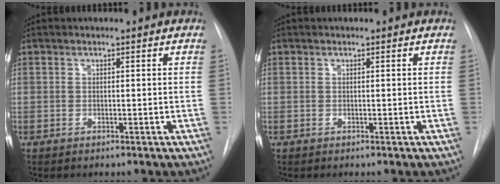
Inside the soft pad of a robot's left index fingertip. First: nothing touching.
{"total": 0.0}